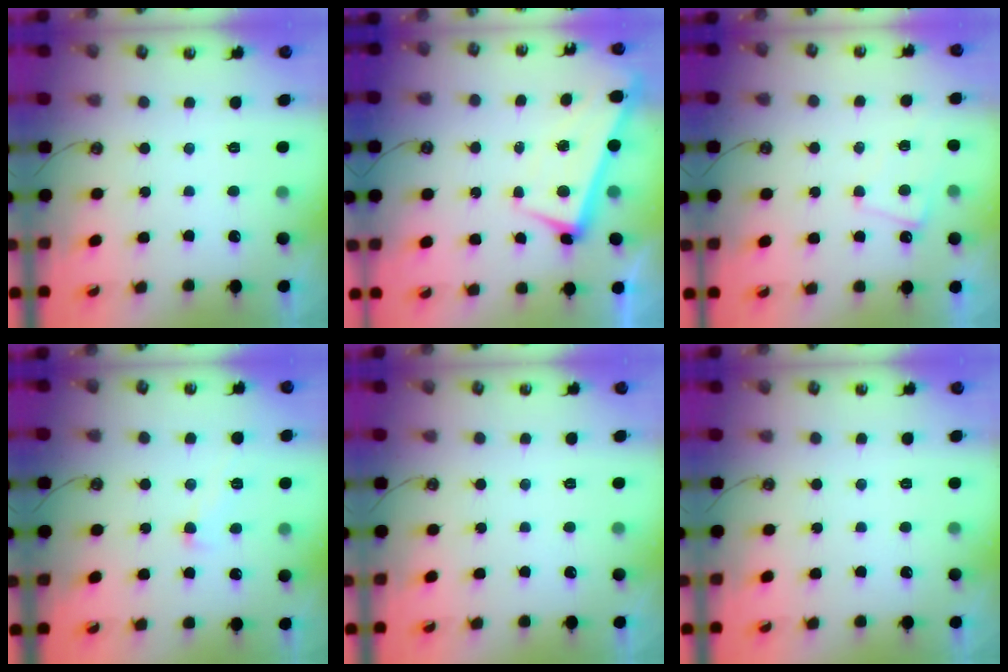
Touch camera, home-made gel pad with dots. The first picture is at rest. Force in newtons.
{"total": 1.6, "press": 0.6, "slide": 1.4}
{"total": 1.6, "press": 1.5, "slide": 0.5}
{"total": 1.2, "press": 1.2, "slide": 0.2}
{"total": 0.0}
{"total": 0.0}